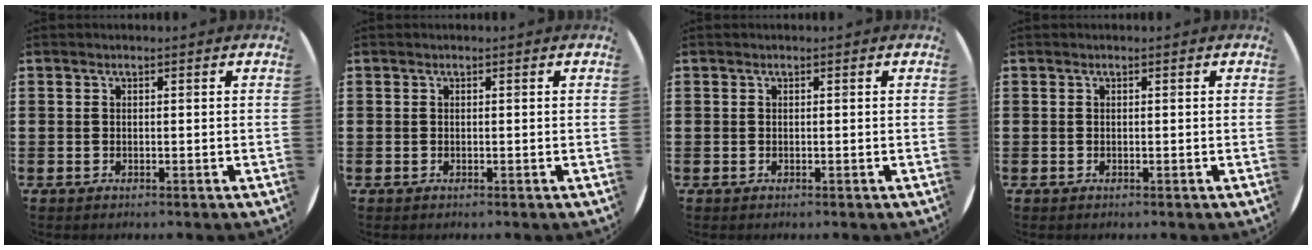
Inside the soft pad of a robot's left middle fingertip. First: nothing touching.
{"total": 0.0}
{"total": 0.0}
{"total": 0.0}